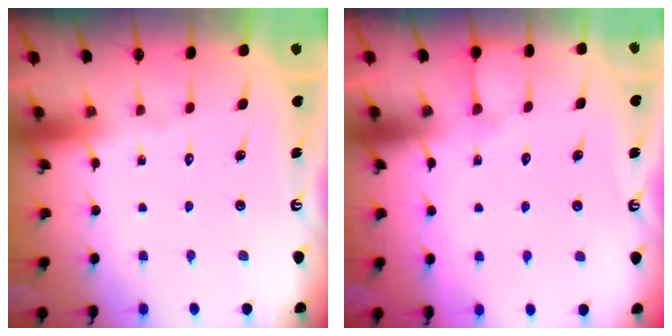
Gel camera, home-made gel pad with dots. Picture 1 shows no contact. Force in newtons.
{"total": 3.9, "press": 3.9, "slide": 0.4}